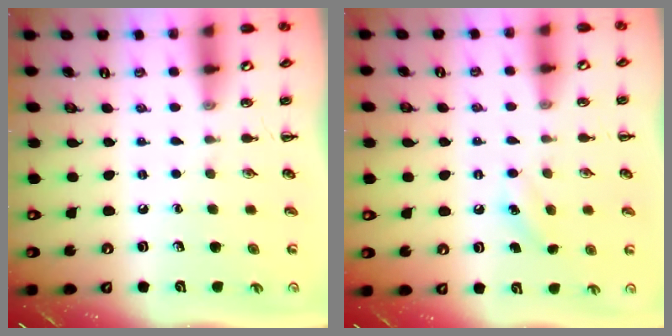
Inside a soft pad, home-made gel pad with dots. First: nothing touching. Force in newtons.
{"total": 4.6, "press": 4.4, "slide": 1.4}